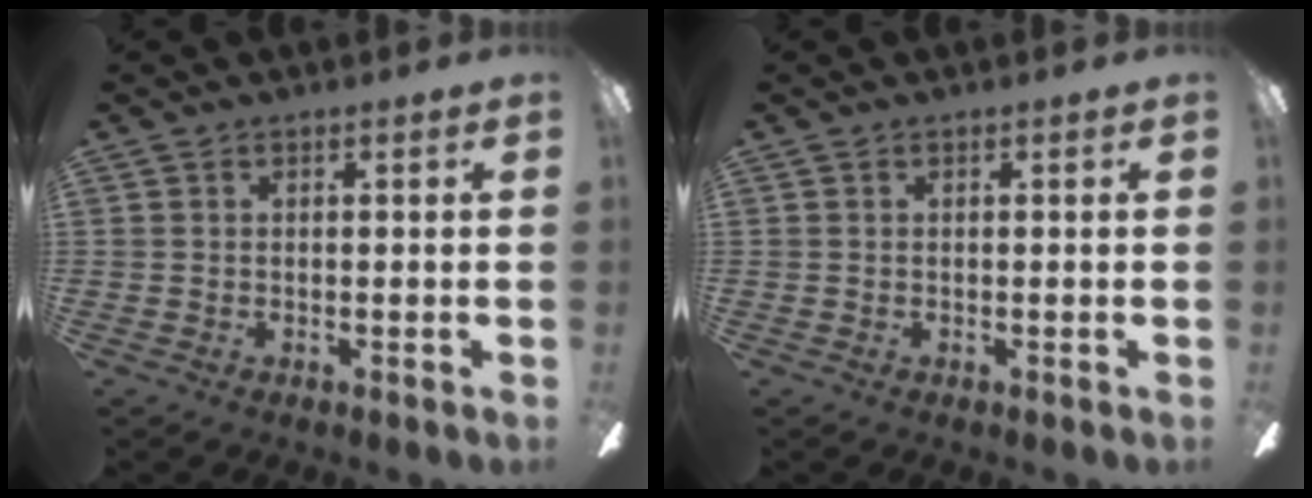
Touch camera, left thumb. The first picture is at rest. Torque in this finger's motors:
{"motor_torque": [0.00, 0.00, 0.00, 0.00, 0.00]}